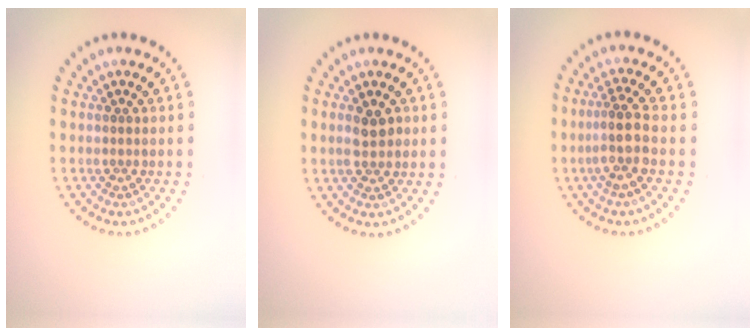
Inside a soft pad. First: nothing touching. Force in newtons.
{"total": 2.0, "press": 2.0, "slide": 0.1}
{"total": 3.0, "press": 2.4, "slide": 1.8}